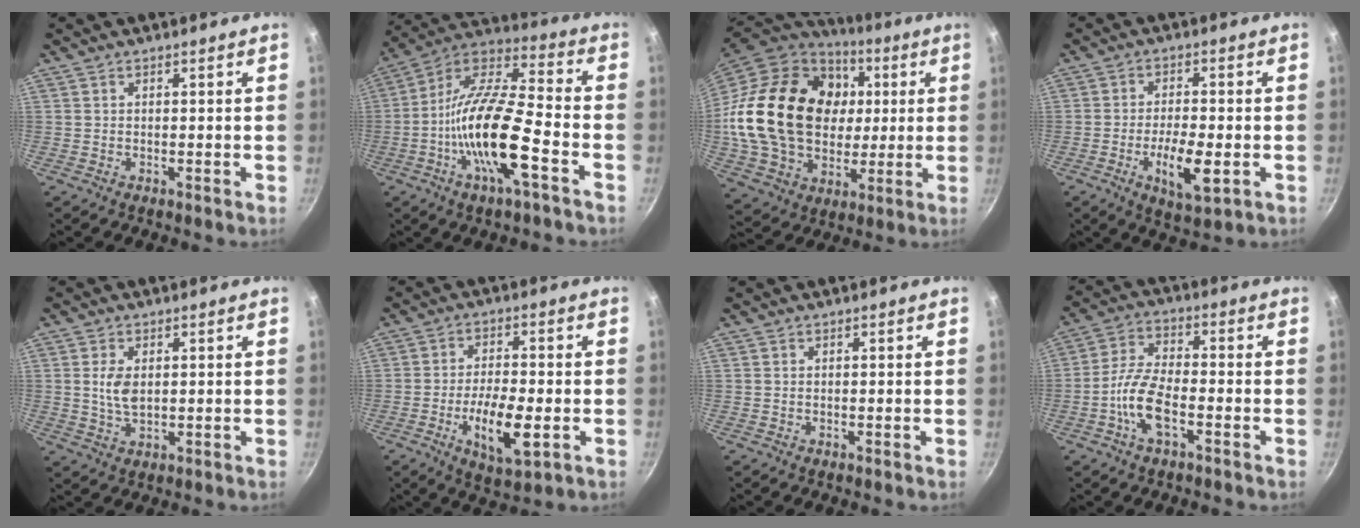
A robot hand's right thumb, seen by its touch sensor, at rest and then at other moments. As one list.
[{"total": 18.8, "force": [-6.2, 5.4, 16.9], "torque": [-0.313, 0.037, -0.132]}, {"total": 28.4, "force": [4.0, 21.2, 18.5], "torque": [-0.315, 0.017, 0.083]}, {"total": 8.7, "force": [-2.6, 3.0, 7.8], "torque": [-0.132, 0.007, -0.039]}, {"total": 4.8, "force": [0.9, 2.8, 3.9], "torque": [-0.075, -0.009, 0.019]}, {"total": 10.6, "force": [-3.1, 3.8, 9.4], "torque": [-0.163, 0.009, -0.048]}, {"total": 0.0}, {"total": 8.8, "force": [-3.3, 3.6, 7.4], "torque": [-0.148, 0.026, -0.072]}]